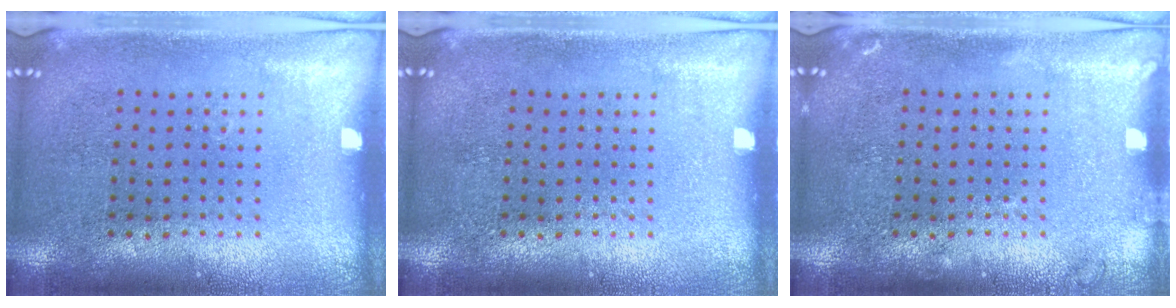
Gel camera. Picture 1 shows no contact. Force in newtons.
{"total": 0.0}
{"total": 0.9, "press": 0.9, "slide": 0.2}